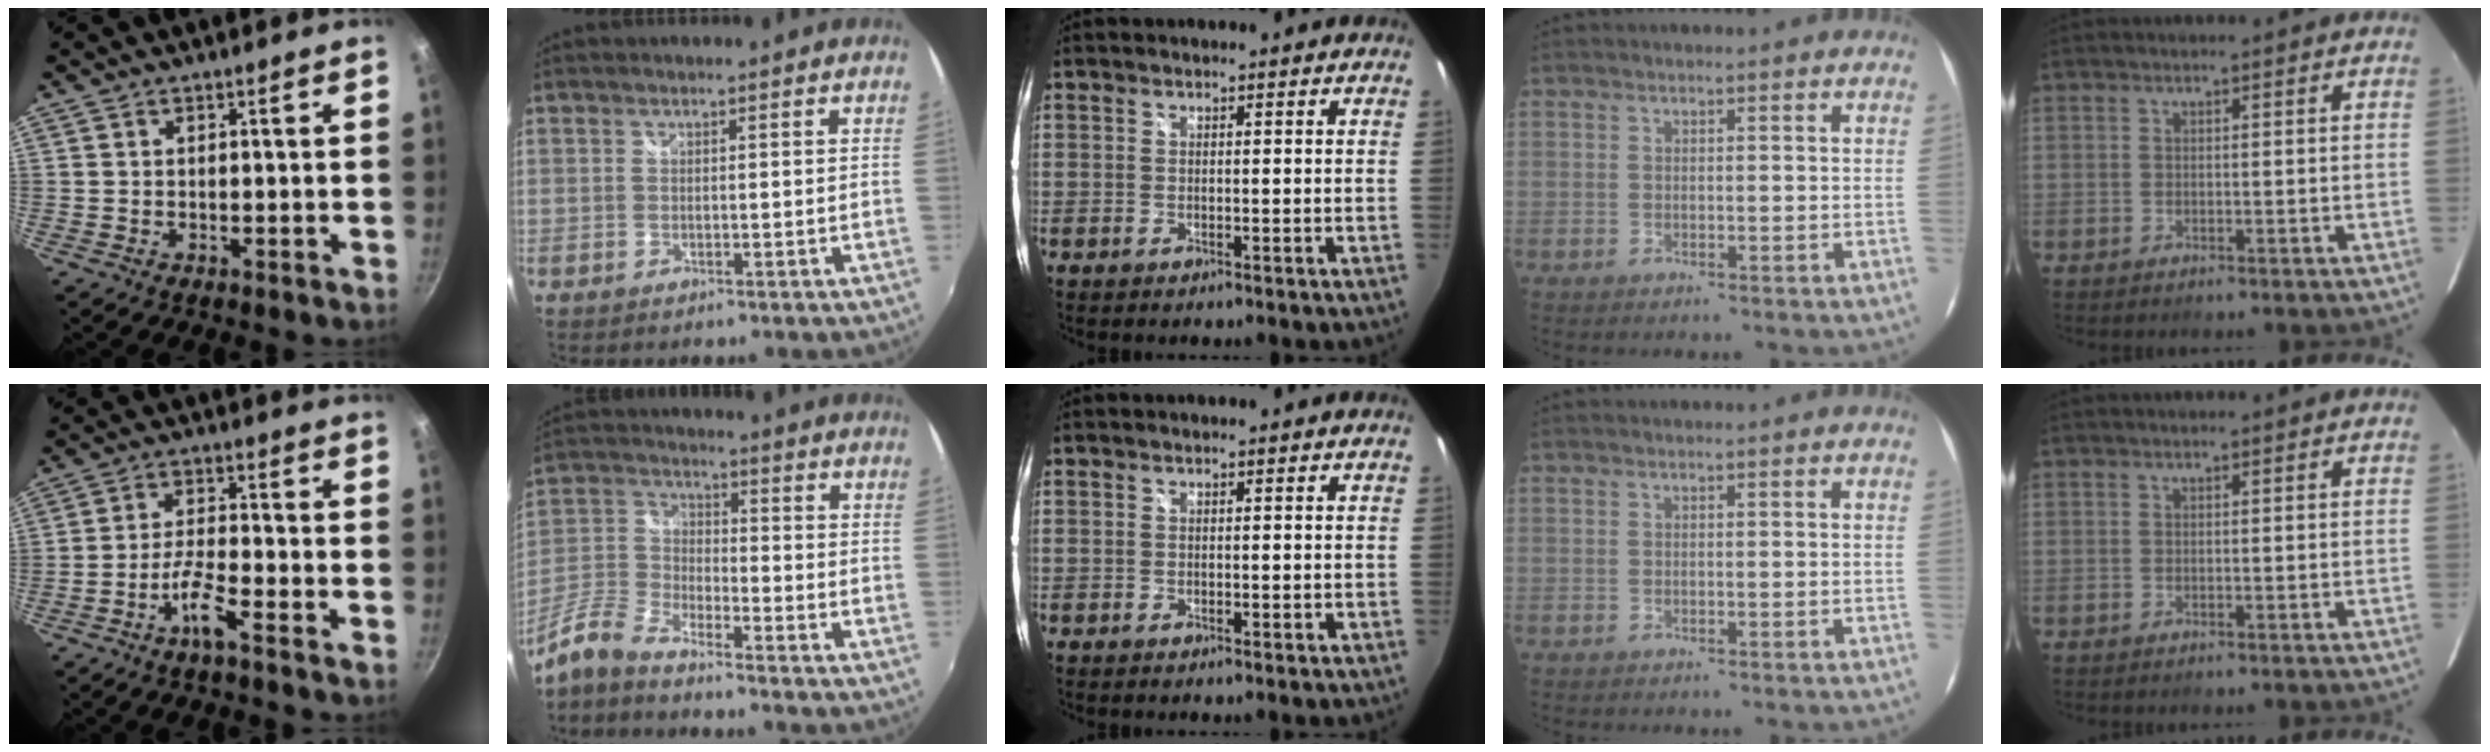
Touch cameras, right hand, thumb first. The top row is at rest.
{"thumb": {"total": 5.9, "force": [-3.7, 0.4, 4.5], "torque": [-0.095, 0.025, -0.074]}, "index": {"total": 9.7, "force": [-7.6, 3.4, 5.0], "torque": [-0.118, 0.001, -0.162]}}